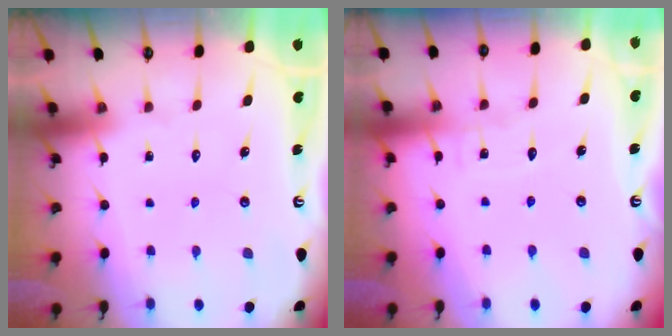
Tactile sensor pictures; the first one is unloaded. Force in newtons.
{"total": 3.9, "press": 3.9, "slide": 0.4}